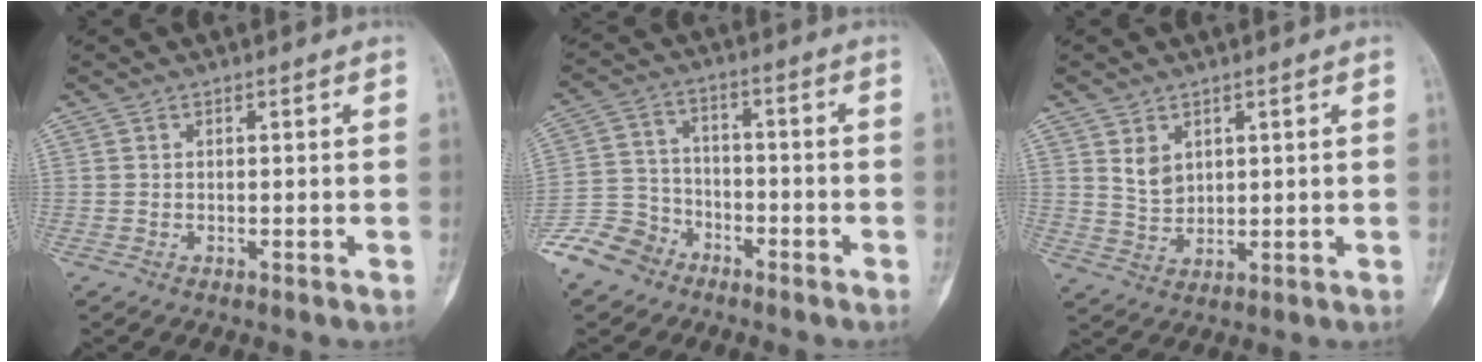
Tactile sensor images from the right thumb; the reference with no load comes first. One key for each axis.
{"total": 9.2, "fx": -6.5, "fy": 6.2, "fz": 1.8, "tx": -0.019, "ty": 0.043, "tz": -0.134}
{"total": 4.1, "fx": 1.9, "fy": 2.9, "fz": 2.2, "tx": -0.024, "ty": -0.018, "tz": 0.045}